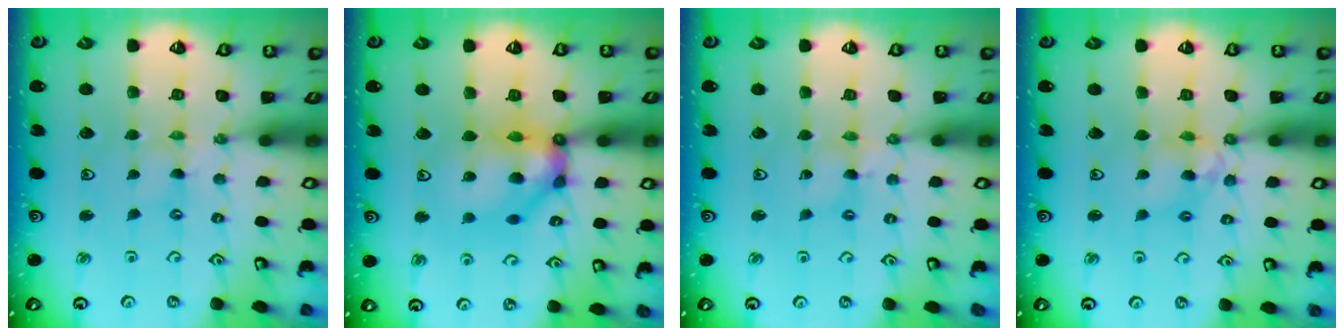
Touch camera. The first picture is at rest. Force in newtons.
{"total": 12.7, "press": 12.6, "slide": 1.8}
{"total": 2.0, "press": 1.9, "slide": 0.3}
{"total": 8.3, "press": 8.3, "slide": 1.0}